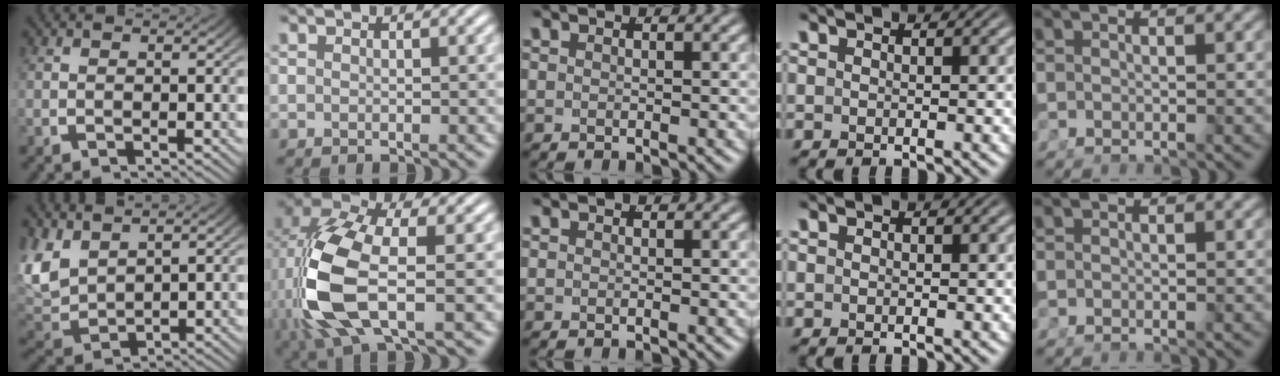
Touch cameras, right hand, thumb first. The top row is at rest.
{"thumb": {"total": 6.6, "force": [1.1, 4.9, 4.2], "torque": [-0.134, -0.028, 0.043]}, "index": {"total": 10.3, "force": [-0.5, 5.7, 8.6], "torque": [-0.219, -0.036, 0.014]}}